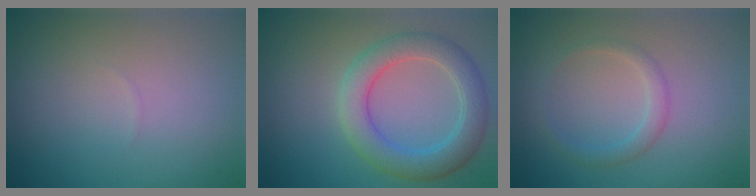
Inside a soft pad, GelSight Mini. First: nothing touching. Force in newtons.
{"total": 4.9, "press": 4.9, "slide": 0.4}
{"total": 1.5, "press": 1.5, "slide": 0.0}